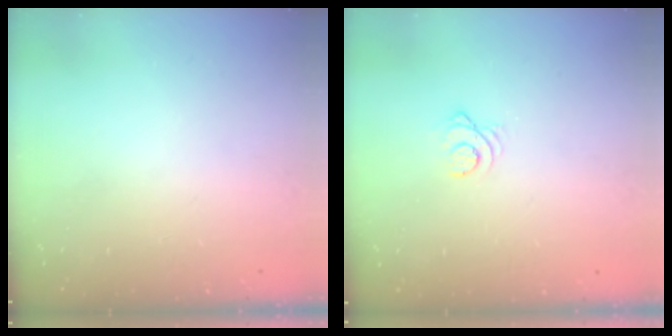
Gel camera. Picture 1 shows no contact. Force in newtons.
{"total": 2.6, "press": 2.6, "slide": 0.3}